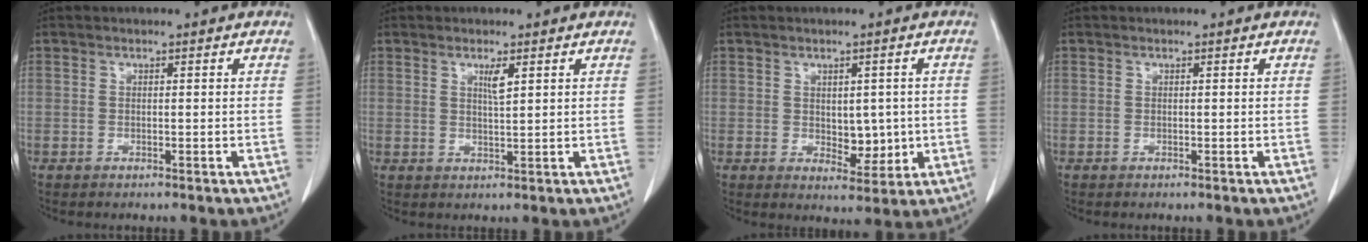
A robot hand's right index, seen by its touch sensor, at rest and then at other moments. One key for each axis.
{"total": 2.2, "fx": 1.1, "fy": 0.1, "fz": 1.9, "tx": -0.038, "ty": -0.005, "tz": 0.021}
{"total": 4.8, "fx": 0.0, "fy": 2.8, "fz": 3.9, "tx": -0.042, "ty": -0.002, "tz": 0.015}
{"total": 0.0}